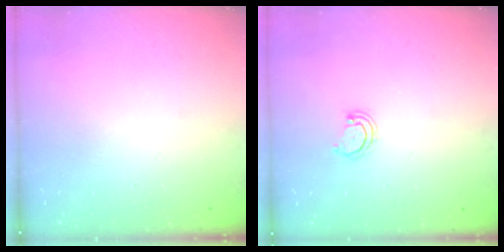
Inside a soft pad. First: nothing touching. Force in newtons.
{"total": 2.8, "press": 2.8, "slide": 0.2}